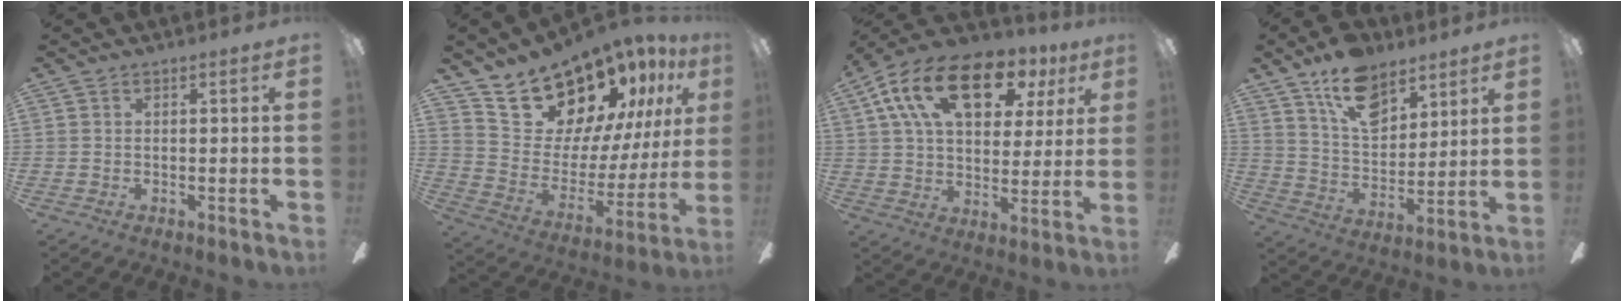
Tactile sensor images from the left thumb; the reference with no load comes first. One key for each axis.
{"total": 20.9, "fx": 17.1, "fy": 10.3, "fz": 6.3, "tx": -0.114, "ty": -0.124, "tz": 0.328}
{"total": 20.1, "fx": 10.8, "fy": 10.6, "fz": 13.2, "tx": -0.233, "ty": -0.030, "tz": 0.188}
{"total": 14.5, "fx": 9.7, "fy": 8.1, "fz": 7.2, "tx": -0.120, "ty": -0.042, "tz": 0.179}